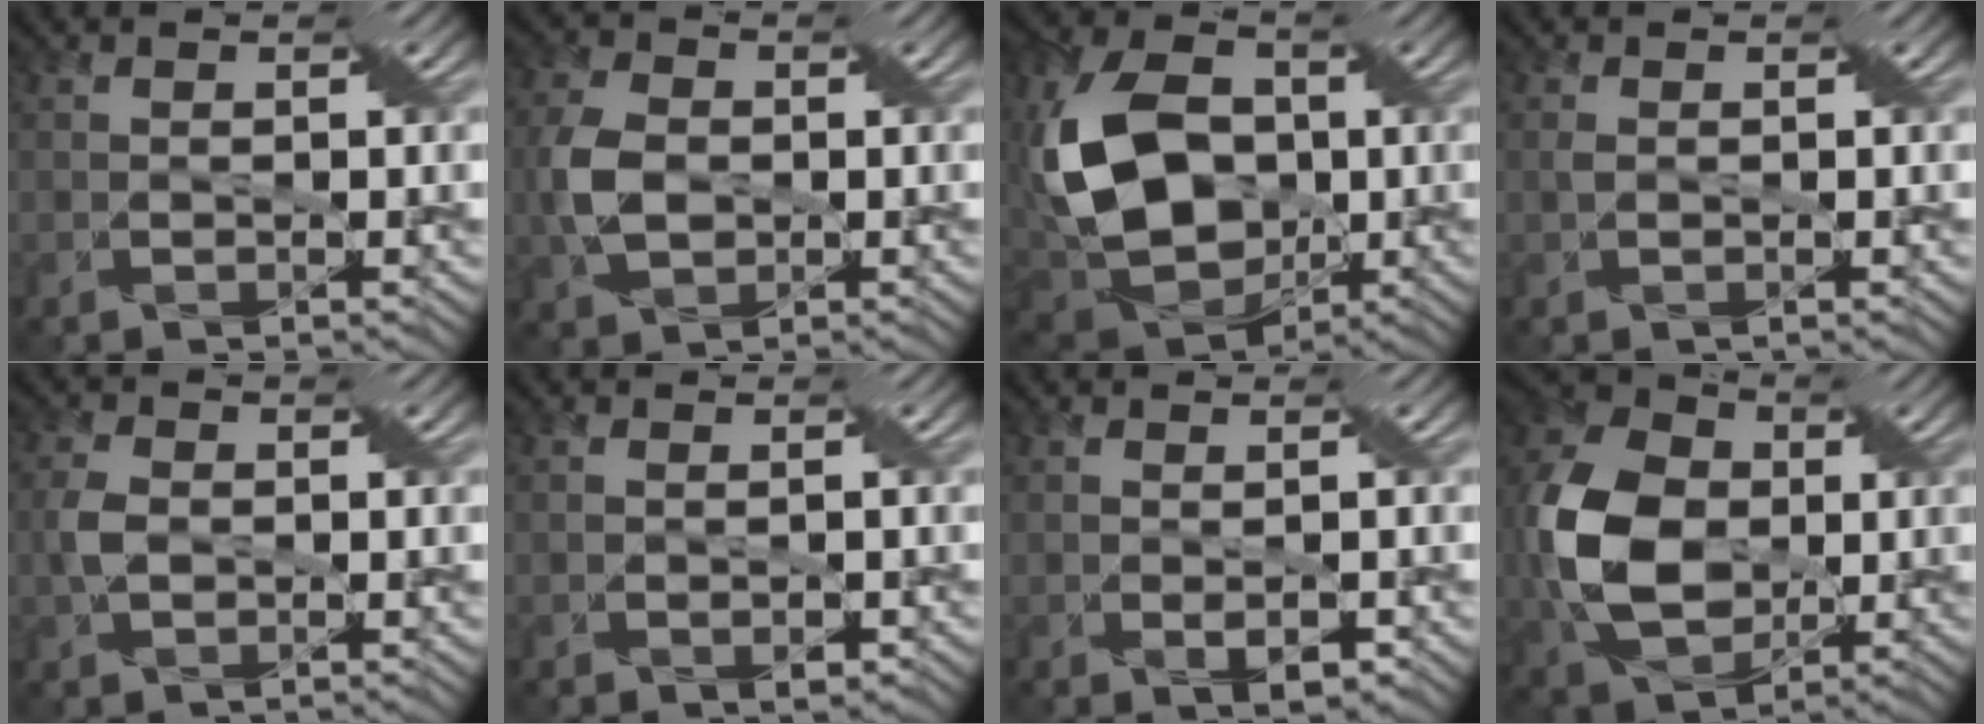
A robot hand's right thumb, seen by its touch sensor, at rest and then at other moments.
{"total": 5.6, "force": [-1.0, 3.7, 4.1], "torque": [-0.119, -0.005, -0.021]}
{"total": 14.9, "force": [0.2, 10.4, 10.6], "torque": [-0.268, -0.007, 0.001]}
{"total": 0.7, "force": [-0.2, 0.0, 0.6], "torque": [-0.026, -0.003, -0.004]}
{"total": 3.0, "force": [-0.7, 1.7, 2.4], "torque": [-0.073, -0.003, -0.012]}
{"total": 1.1, "force": [-0.3, 0.5, 1.0], "torque": [-0.020, -0.008, 0.002]}
{"total": 2.4, "force": [-0.2, 1.0, 2.1], "torque": [-0.044, -0.011, 0.003]}
{"total": 11.5, "force": [-0.8, 8.3, 8.0], "torque": [-0.214, 0.007, -0.015]}